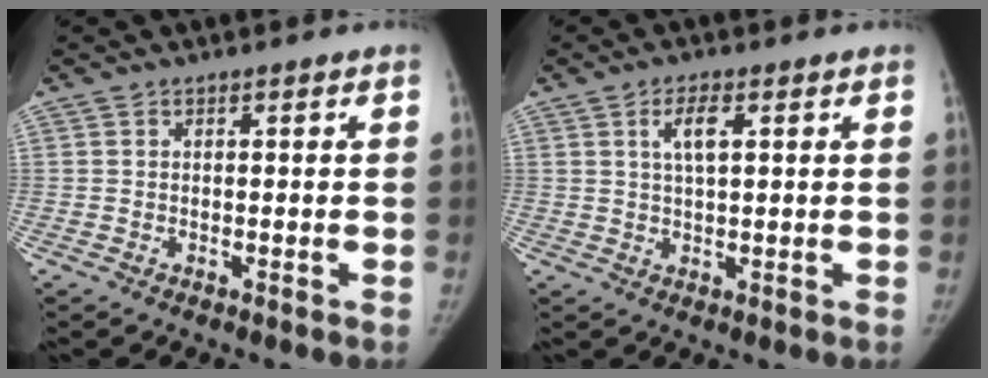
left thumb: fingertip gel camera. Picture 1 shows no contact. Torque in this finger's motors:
{"motor_torque": [1.47, 0.75, 0.46, -0.66, 0.16]}